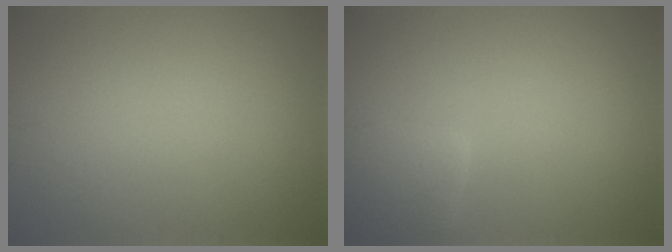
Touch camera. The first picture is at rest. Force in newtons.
{"total": 2.5, "press": 2.5, "slide": 0.2}